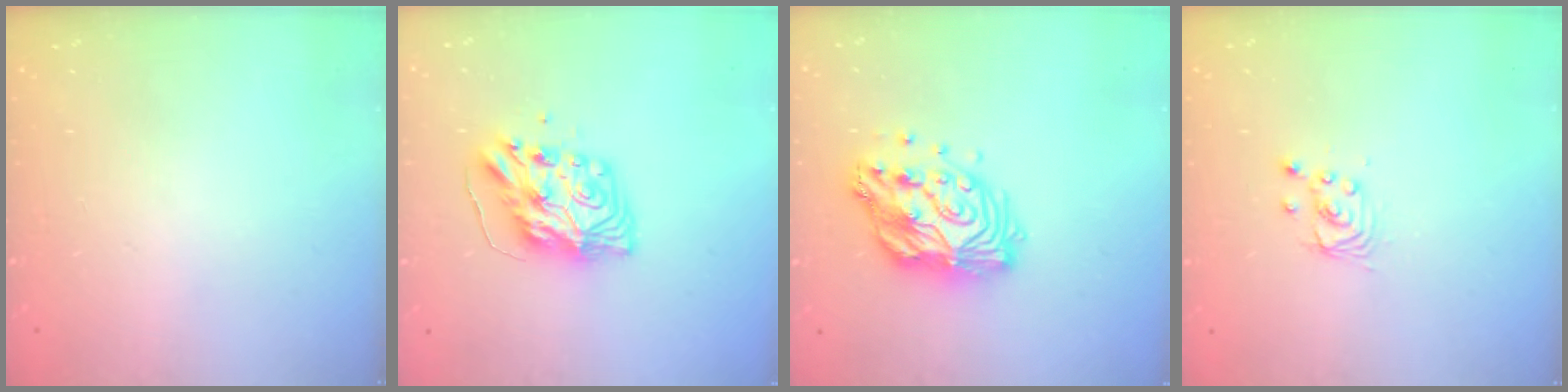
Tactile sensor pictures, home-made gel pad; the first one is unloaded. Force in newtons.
{"total": 9.9, "press": 9.9, "slide": 0.8}
{"total": 15.4, "press": 15.4, "slide": 1.4}
{"total": 2.9, "press": 2.9, "slide": 0.1}